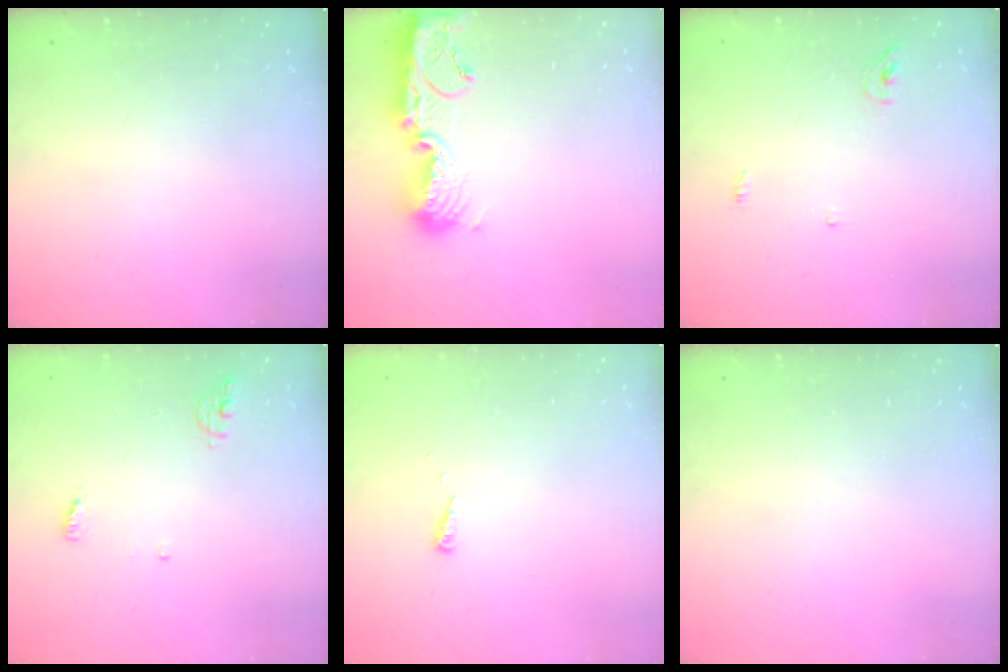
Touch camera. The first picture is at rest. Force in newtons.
{"total": 14.6, "press": 14.5, "slide": 1.4}
{"total": 3.4, "press": 3.4, "slide": 0.7}
{"total": 4.7, "press": 4.7, "slide": 0.4}
{"total": 3.9, "press": 3.9, "slide": 0.5}
{"total": 0.0}